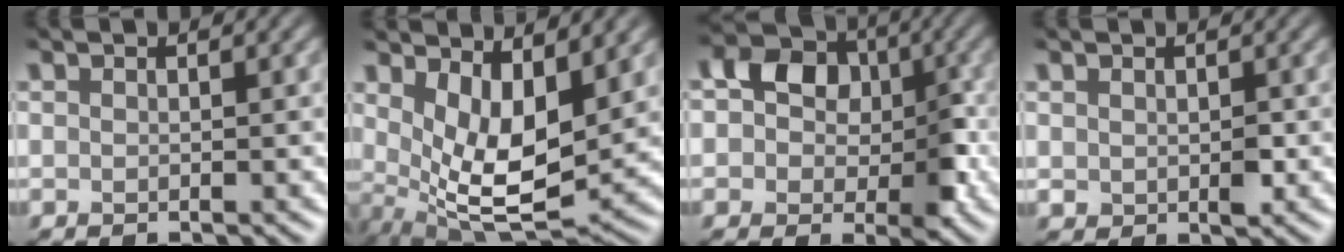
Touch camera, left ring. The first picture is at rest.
{"total": 6.9, "force": [1.5, 3.4, 5.8], "torque": [-0.105, -0.027, 0.025]}
{"total": 6.4, "force": [-0.3, 5.1, 3.9], "torque": [-0.043, 0.002, -0.030]}
{"total": 1.3, "force": [0.2, 1.0, 0.8], "torque": [-0.017, -0.005, 0.000]}